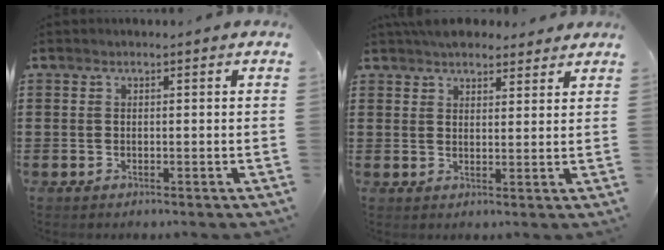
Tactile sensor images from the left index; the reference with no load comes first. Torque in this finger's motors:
{"motor_torque": [2.14, 0.00, 0.48, 0.15]}